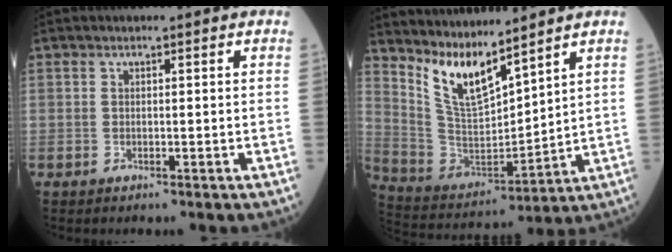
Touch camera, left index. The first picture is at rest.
{"total": 9.4, "force": [7.8, 1.5, 5.0], "torque": [-0.118, -0.010, 0.173]}